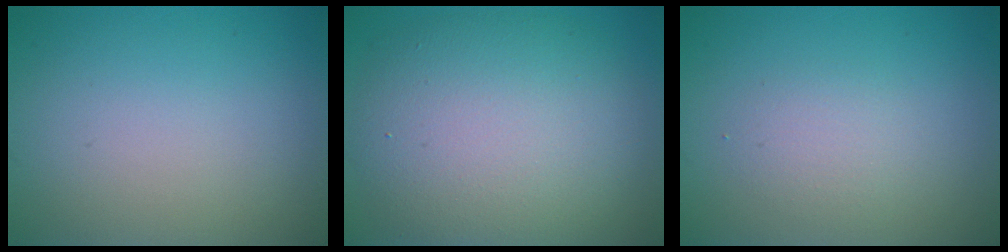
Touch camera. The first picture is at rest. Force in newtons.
{"total": 9.8, "press": 9.8, "slide": 1.1}
{"total": 1.8, "press": 1.8, "slide": 0.1}